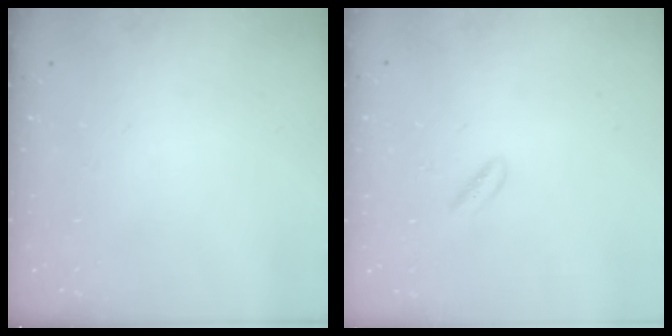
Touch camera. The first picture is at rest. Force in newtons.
{"total": 1.3, "press": 1.1, "slide": 0.7}